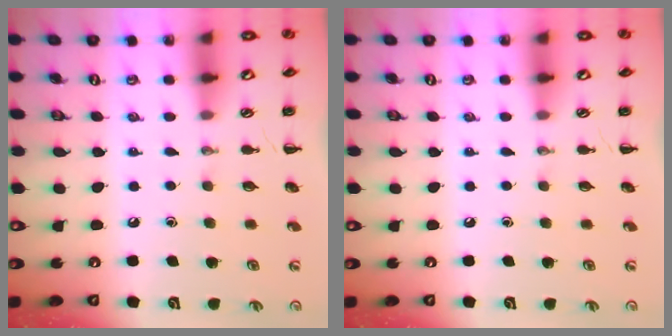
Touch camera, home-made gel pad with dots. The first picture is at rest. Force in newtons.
{"total": 0.0}